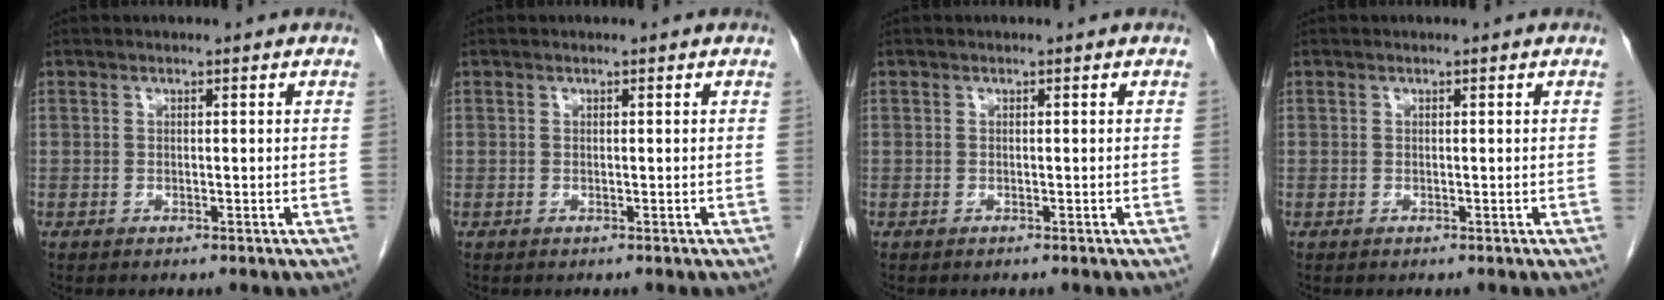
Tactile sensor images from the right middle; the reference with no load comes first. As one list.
[{"total": 0.0}, {"total": 0.0}, {"total": 0.0}]